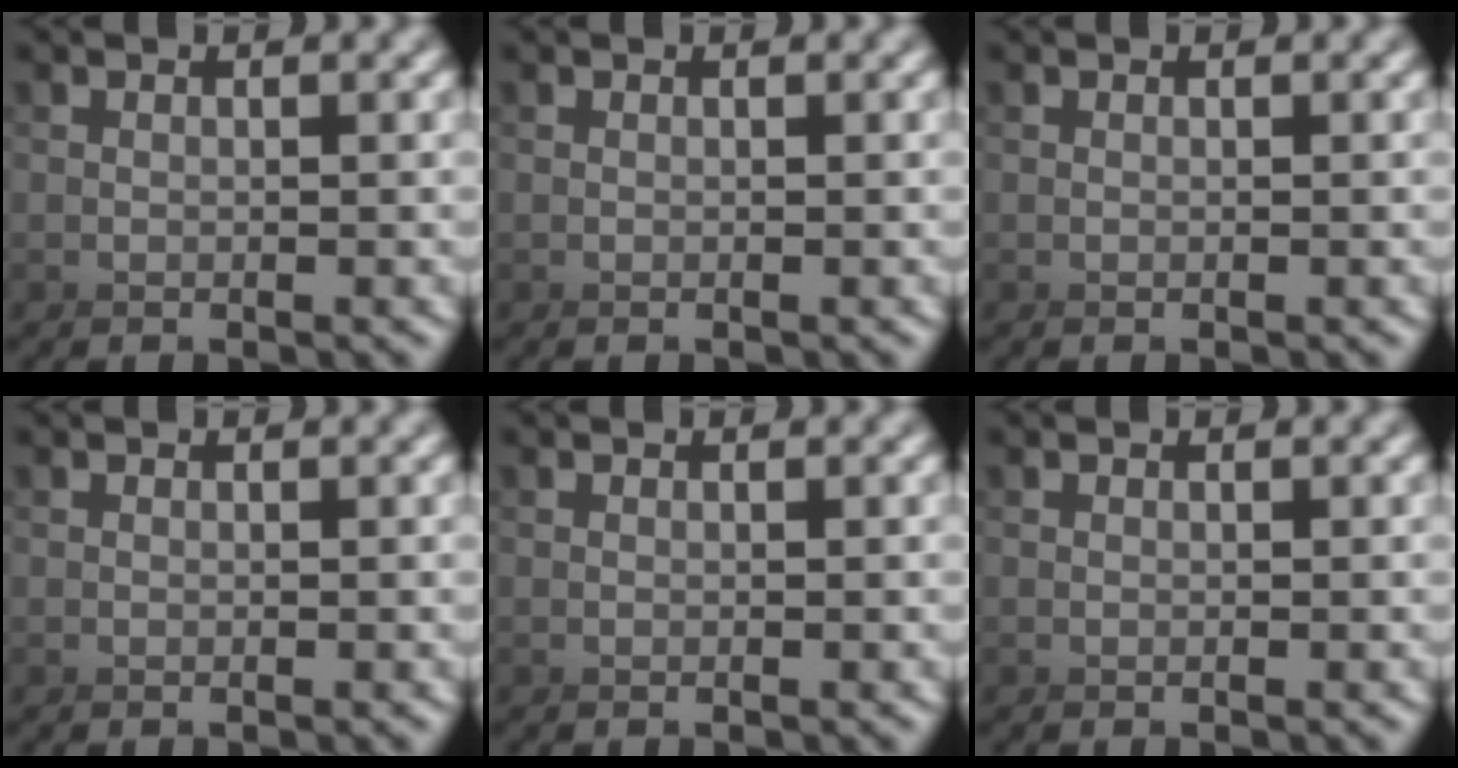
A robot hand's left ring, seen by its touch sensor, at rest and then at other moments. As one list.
[{"total": 0.0}, {"total": 0.0}, {"total": 0.0}, {"total": 0.0}, {"total": 0.0}]